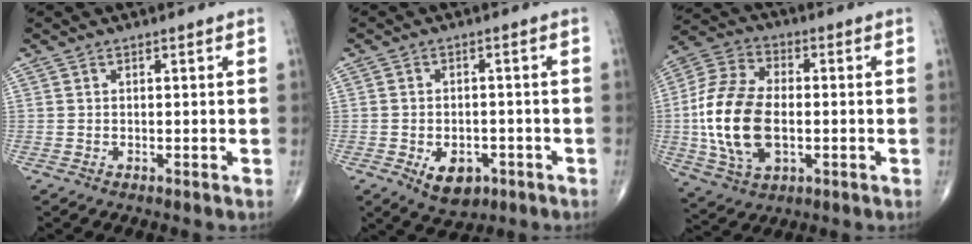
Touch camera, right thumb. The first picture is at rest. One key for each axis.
{"total": 6.7, "fx": -2.8, "fy": 4.3, "fz": 4.3, "tx": -0.052, "ty": 0.009, "tz": -0.034}
{"total": 18.0, "fx": -1.7, "fy": 10.7, "fz": 14.4, "tx": -0.293, "ty": 0.009, "tz": -0.029}